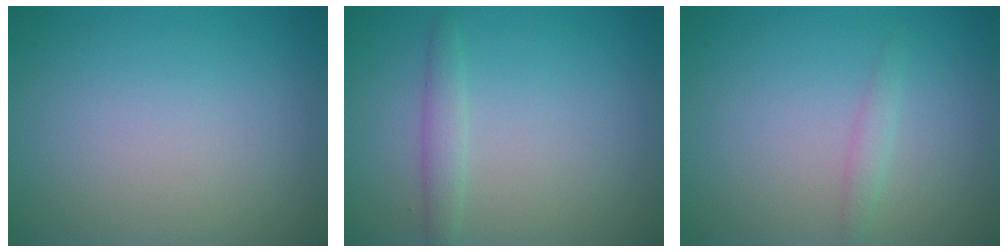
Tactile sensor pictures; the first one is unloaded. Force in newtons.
{"total": 1.5, "press": 1.5, "slide": 0.1}
{"total": 1.0, "press": 1.0, "slide": 0.0}